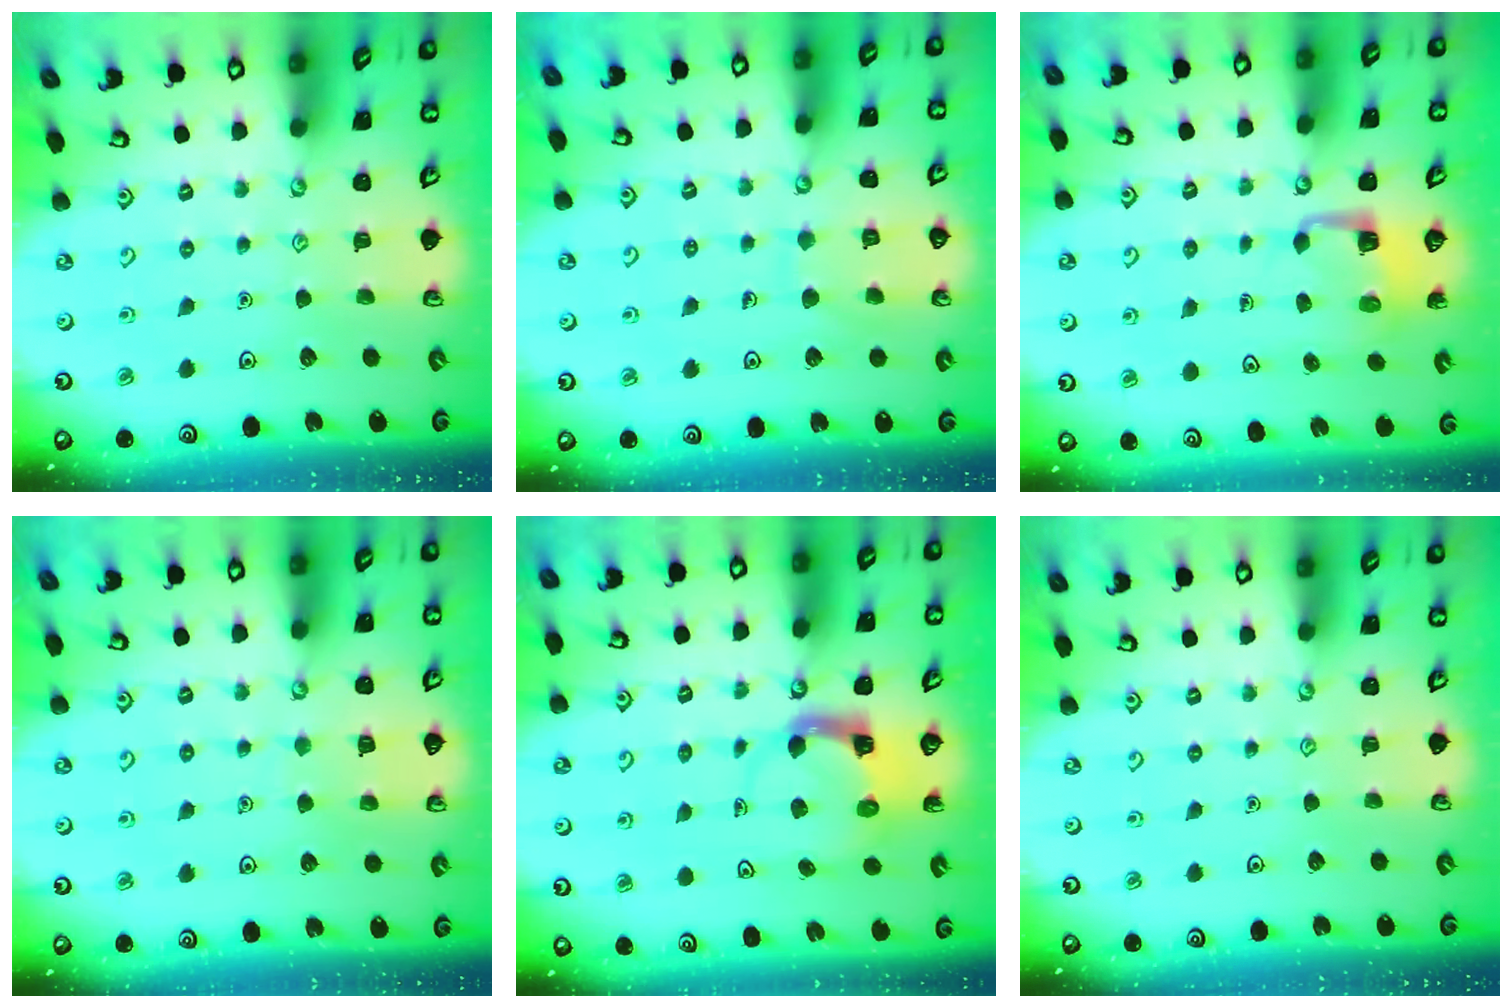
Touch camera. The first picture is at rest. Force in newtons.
{"total": 7.3, "press": 7.3, "slide": 0.7}
{"total": 3.8, "press": 3.8, "slide": 0.2}
{"total": 4.7, "press": 4.6, "slide": 0.4}
{"total": 3.9, "press": 3.8, "slide": 0.5}
{"total": 0.0}